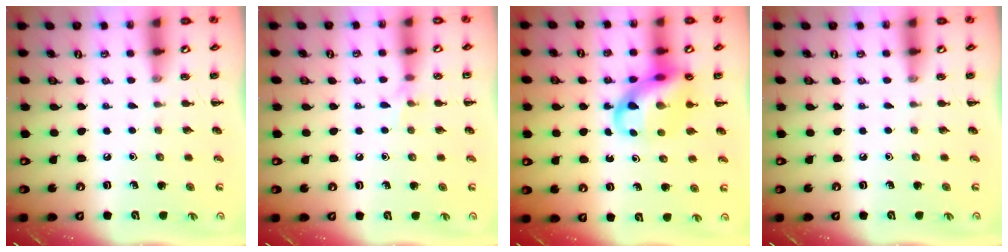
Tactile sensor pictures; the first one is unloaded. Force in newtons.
{"total": 5.1, "press": 5.0, "slide": 1.1}
{"total": 11.6, "press": 11.2, "slide": 3.1}
{"total": 0.0}